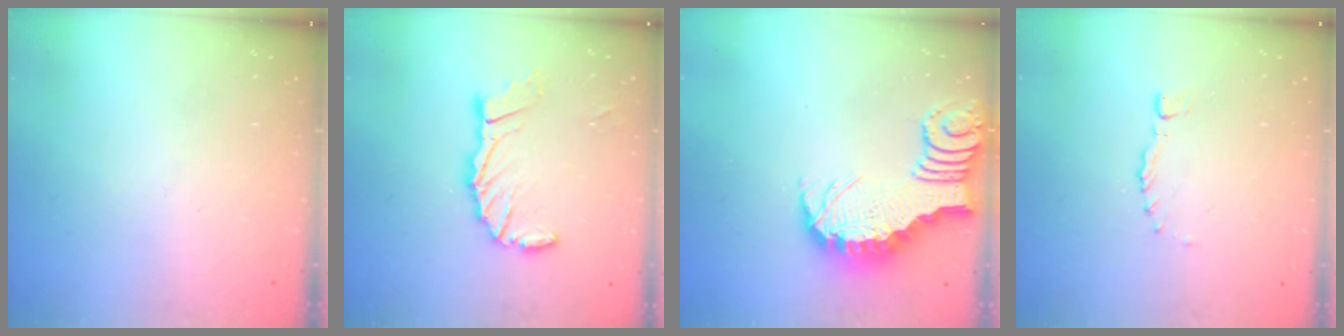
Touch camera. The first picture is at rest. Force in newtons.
{"total": 11.6, "press": 11.6, "slide": 1.2}
{"total": 3.5, "press": 3.4, "slide": 0.5}
{"total": 0.0}